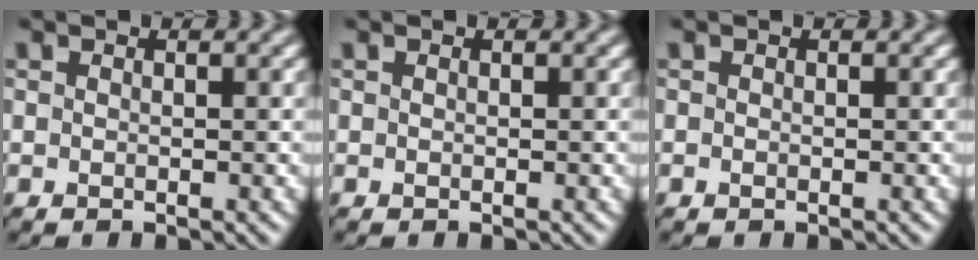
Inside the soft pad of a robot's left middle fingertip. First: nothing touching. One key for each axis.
{"total": 0.0}
{"total": 0.0}